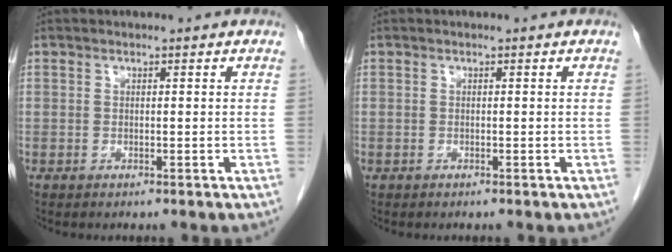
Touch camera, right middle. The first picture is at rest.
{"total": 0.0}